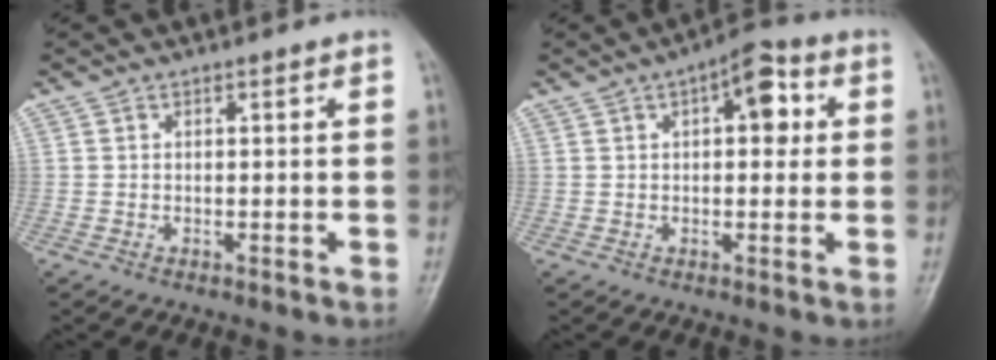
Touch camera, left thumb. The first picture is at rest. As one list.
[{"total": 7.6, "force": [2.1, 3.6, 6.3], "torque": [-0.063, 0.011, 0.018]}]